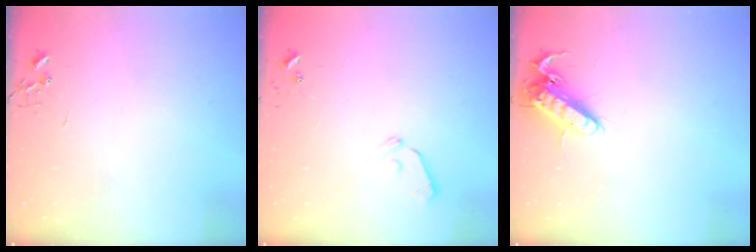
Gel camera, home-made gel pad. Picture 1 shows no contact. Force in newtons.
{"total": 5.9, "press": 5.9, "slide": 0.5}
{"total": 13.8, "press": 13.7, "slide": 2.0}